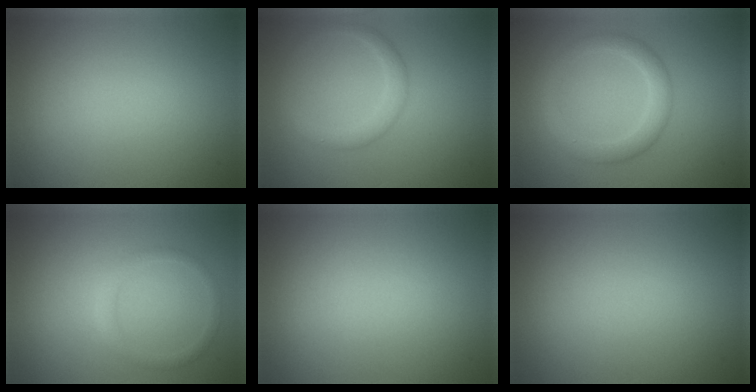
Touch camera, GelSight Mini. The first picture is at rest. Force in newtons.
{"total": 2.1, "press": 2.1, "slide": 0.1}
{"total": 2.9, "press": 2.9, "slide": 0.2}
{"total": 1.4, "press": 1.4, "slide": 0.1}
{"total": 0.0}
{"total": 0.0}